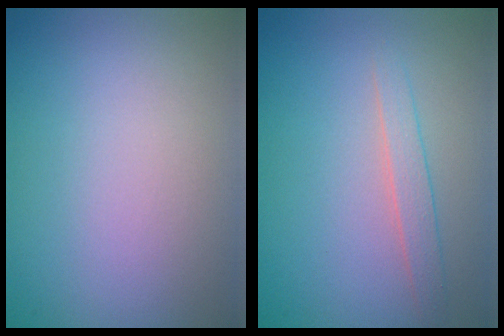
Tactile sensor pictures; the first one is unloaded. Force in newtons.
{"total": 1.5, "press": 1.5, "slide": 0.0}